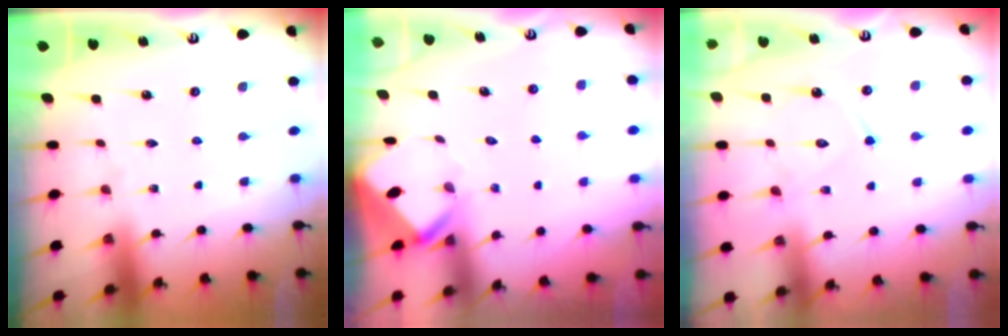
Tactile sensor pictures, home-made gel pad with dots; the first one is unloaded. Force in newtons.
{"total": 2.5, "press": 2.4, "slide": 0.3}
{"total": 11.8, "press": 11.7, "slide": 1.0}